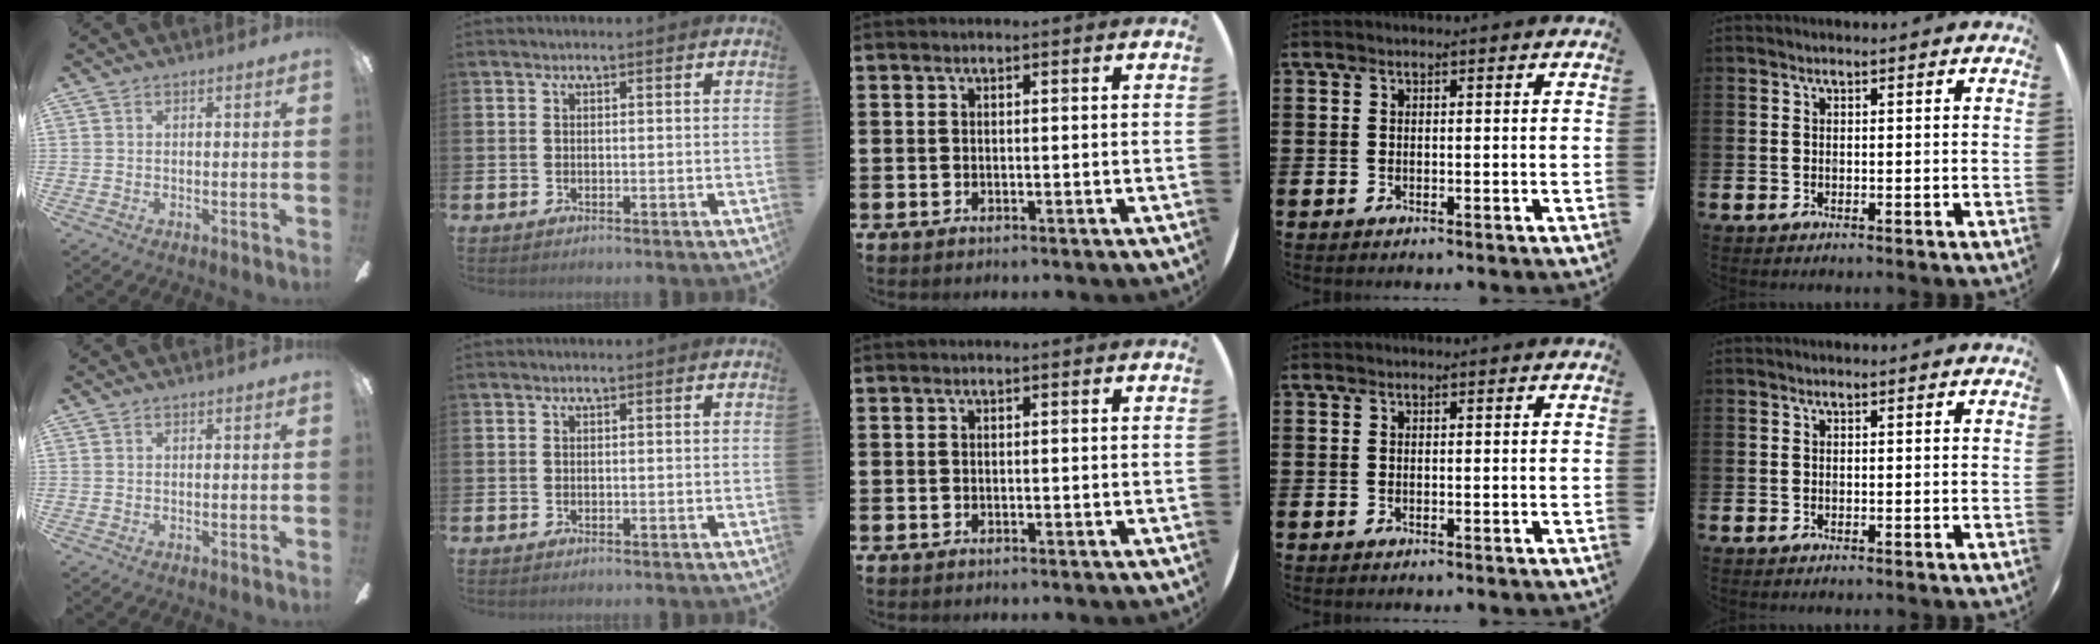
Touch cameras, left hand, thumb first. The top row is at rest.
{}